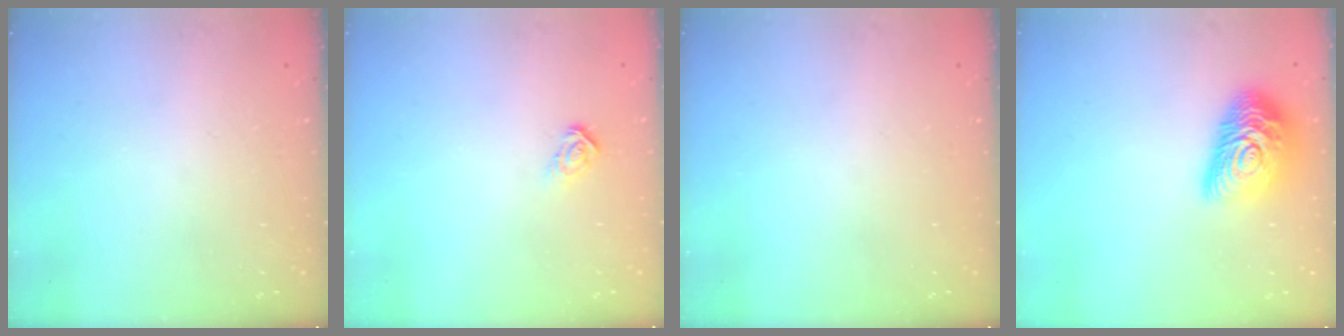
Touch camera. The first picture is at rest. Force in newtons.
{"total": 5.0, "press": 5.0, "slide": 0.2}
{"total": 0.0}
{"total": 16.0, "press": 15.9, "slide": 1.0}